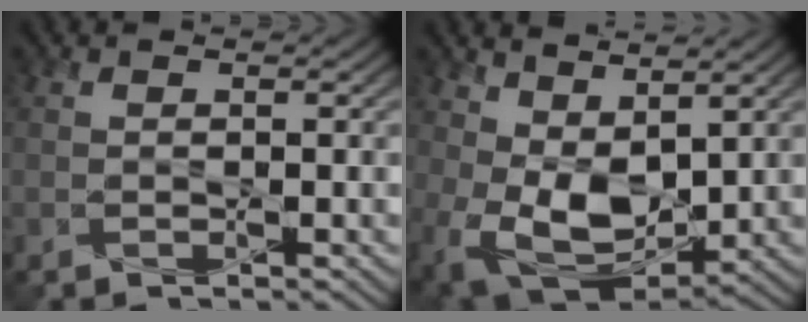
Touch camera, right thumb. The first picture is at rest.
{"total": 10.5, "force": [2.5, 6.3, 8.1], "torque": [-0.187, -0.013, 0.051]}